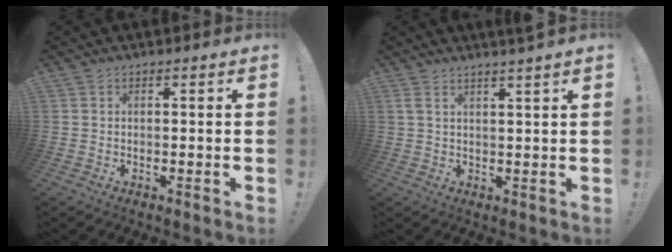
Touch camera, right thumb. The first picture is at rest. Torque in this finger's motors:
{"motor_torque": [-0.09, 0.11, 0.47, 0.36, 0.14]}